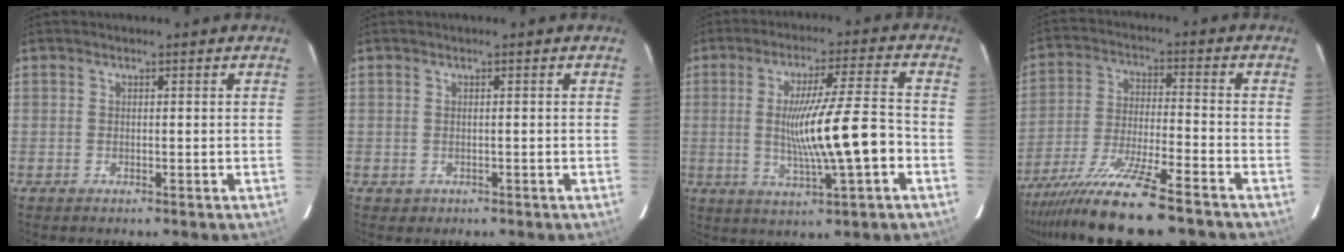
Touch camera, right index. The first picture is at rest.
{"total": 0.5, "force": [-0.1, 0.5, 0.2], "torque": [-0.005, 0.000, 0.004]}
{"total": 12.4, "force": [-2.0, 0.0, 12.2], "torque": [-0.214, -0.002, -0.033]}
{"total": 14.1, "force": [-11.2, 0.2, 8.5], "torque": [-0.160, -0.032, -0.194]}